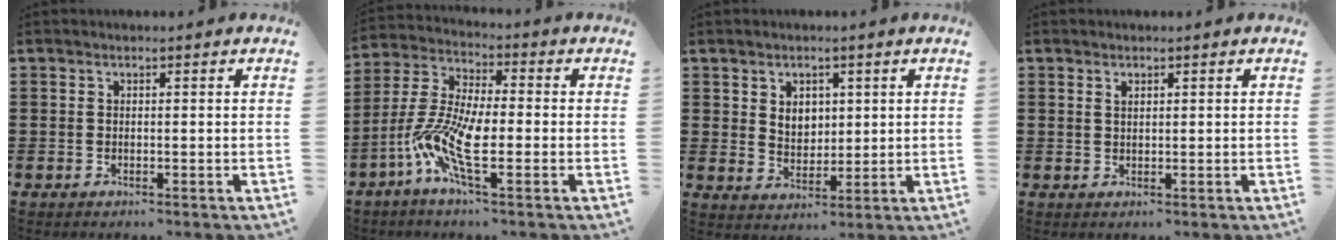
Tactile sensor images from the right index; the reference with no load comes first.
{"total": 10.2, "force": [-3.3, 2.9, 9.2], "torque": [-0.222, -0.022, -0.068]}
{"total": 3.6, "force": [1.6, 2.9, 1.5], "torque": [-0.031, 0.007, 0.027]}
{"total": 1.1, "force": [0.7, 0.5, 0.6], "torque": [-0.013, 0.005, 0.013]}